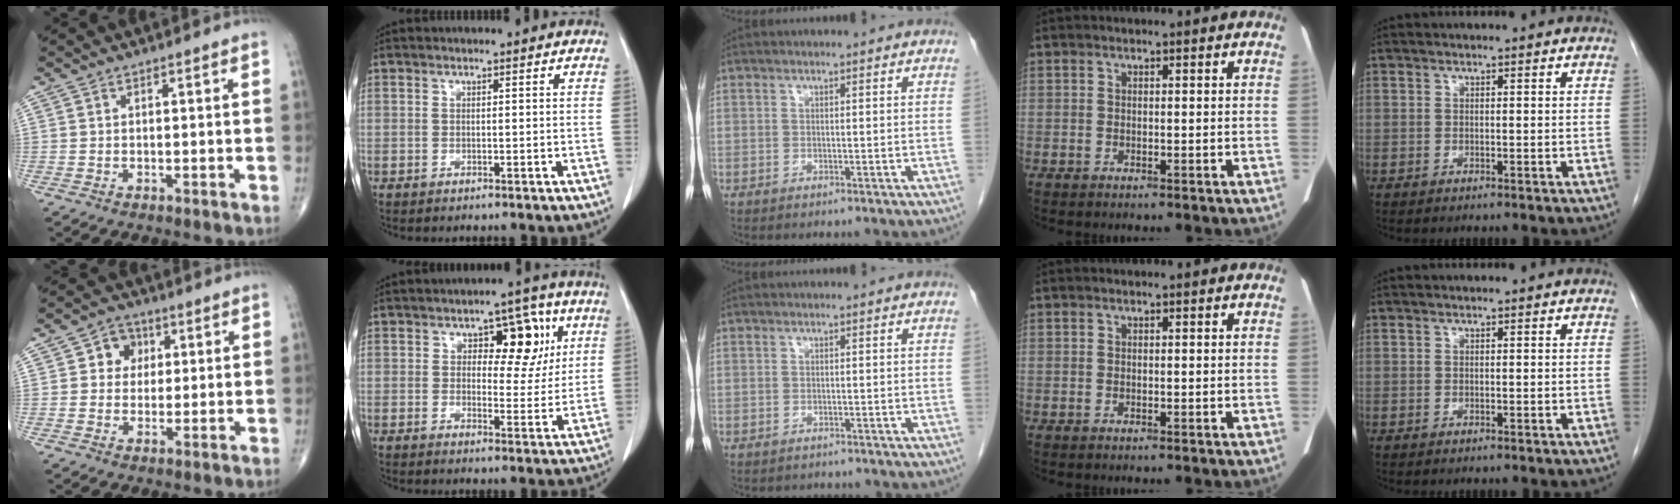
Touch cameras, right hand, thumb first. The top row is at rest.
{"thumb": {"total": 5.4, "force": [1.3, 4.8, 2.1], "torque": [0.004, 0.005, 0.014]}, "index": {"total": 8.0, "force": [2.9, 4.0, 6.3], "torque": [-0.068, 0.018, 0.037]}, "middle": {"total": 2.0, "force": [-1.8, 0.9, -0.2], "torque": [-0.007, -0.003, -0.029]}}